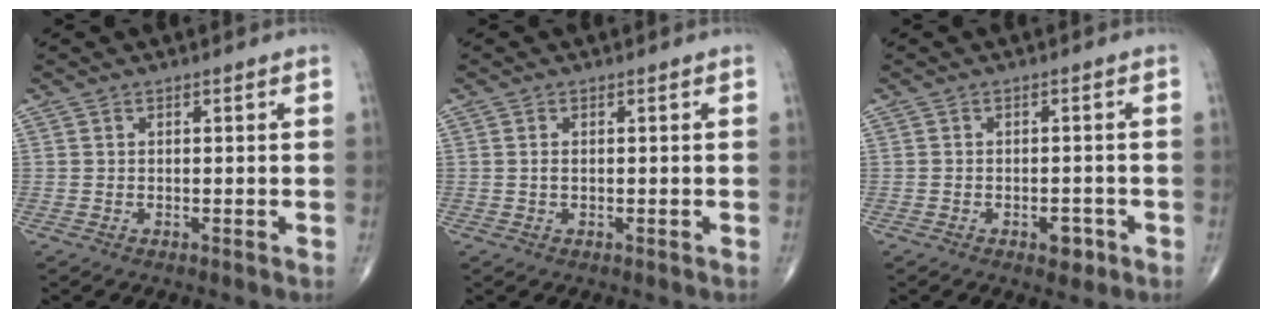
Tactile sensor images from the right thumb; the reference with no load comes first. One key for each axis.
{"total": 1.0, "fx": 0.1, "fy": 0.5, "fz": 0.8, "tx": -0.018, "ty": 0.001, "tz": 0.002}
{"total": 2.9, "fx": -1.4, "fy": 1.6, "fz": 1.9, "tx": -0.013, "ty": 0.008, "tz": -0.014}